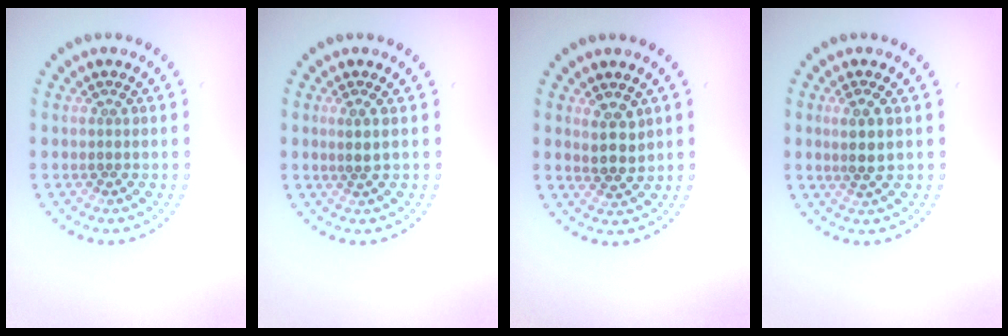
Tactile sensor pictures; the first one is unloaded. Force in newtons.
{"total": 1.1, "press": 0.7, "slide": 0.9}
{"total": 2.3, "press": 2.0, "slide": 1.0}
{"total": 2.4, "press": 2.2, "slide": 1.0}